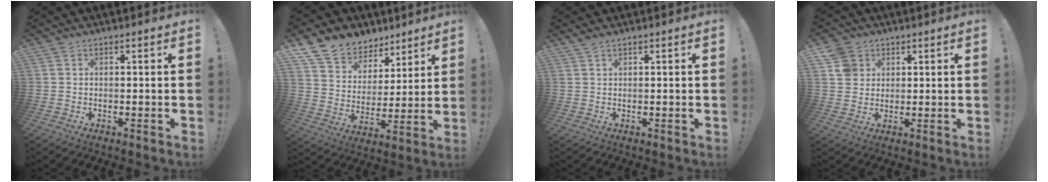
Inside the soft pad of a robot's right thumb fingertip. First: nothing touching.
{"total": 11.5, "force": [8.6, 7.2, 2.7], "torque": [-0.051, -0.067, 0.164]}
{"total": 1.7, "force": [1.4, 0.3, 0.9], "torque": [-0.020, -0.002, 0.026]}
{"total": 6.3, "force": [2.8, 5.4, 1.3], "torque": [-0.014, -0.009, 0.058]}